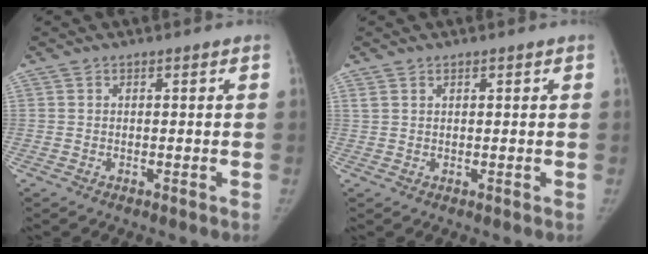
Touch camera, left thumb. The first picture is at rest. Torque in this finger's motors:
{"motor_torque": [1.16, 0.96, 1.06, -1.29, 0.50]}